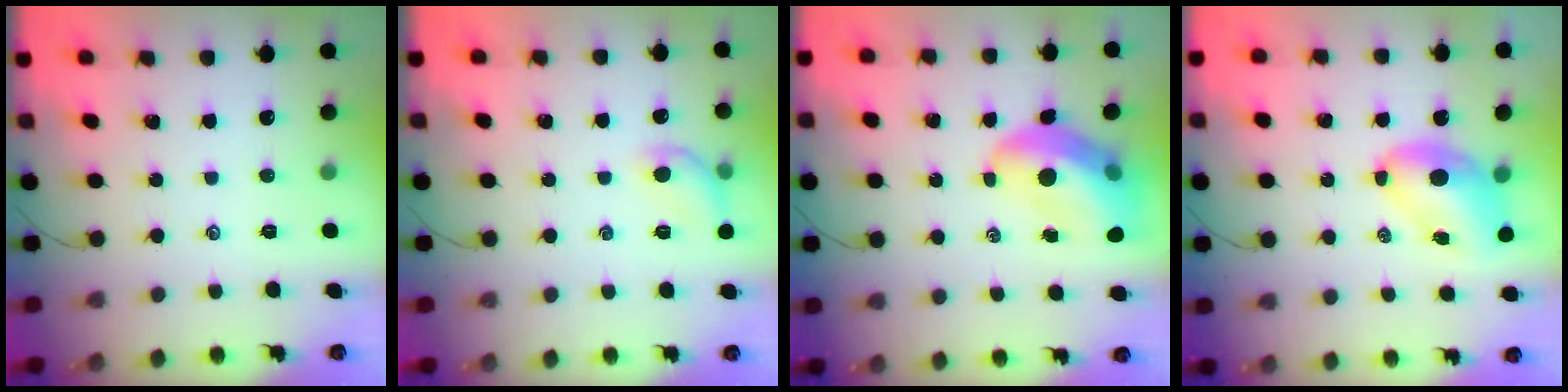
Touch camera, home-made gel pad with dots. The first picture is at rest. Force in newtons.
{"total": 8.2, "press": 8.2, "slide": 0.8}
{"total": 14.2, "press": 13.6, "slide": 4.1}
{"total": 7.3, "press": 7.3, "slide": 1.1}